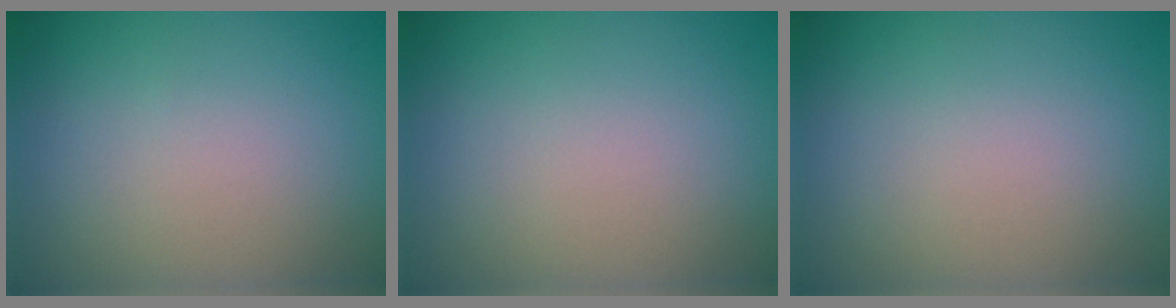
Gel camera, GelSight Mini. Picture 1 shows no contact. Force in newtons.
{"total": 0.0}
{"total": 0.0}